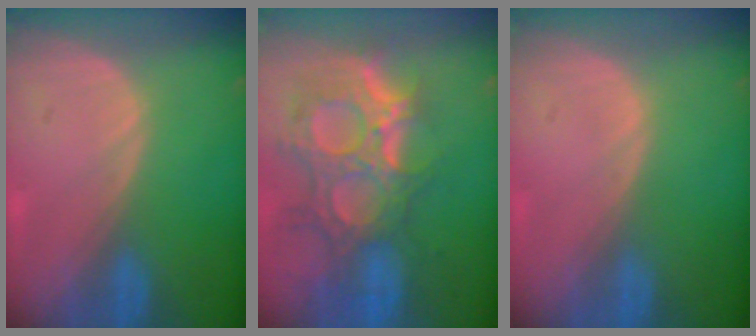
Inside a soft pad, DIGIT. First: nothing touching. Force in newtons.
{"total": 12.5, "press": 10.9, "slide": 6.1}
{"total": 0.0}